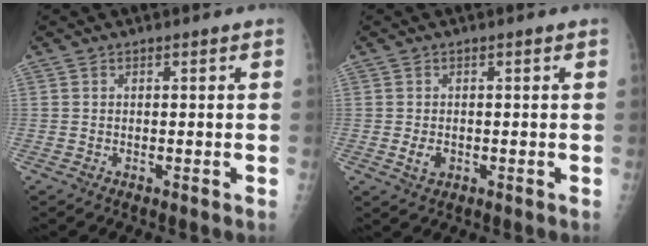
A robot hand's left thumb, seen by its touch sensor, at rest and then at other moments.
{"total": 2.4, "force": [-0.4, 1.7, 1.7], "torque": [-0.026, -0.001, -0.004]}